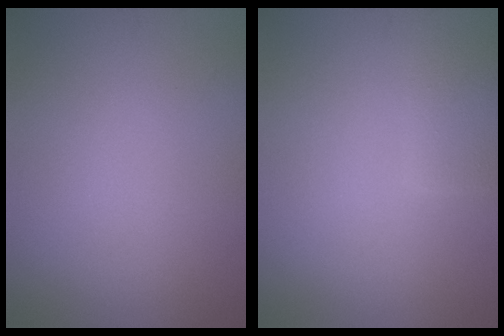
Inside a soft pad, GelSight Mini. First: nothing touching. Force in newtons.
{"total": 2.9, "press": 2.9, "slide": 0.1}